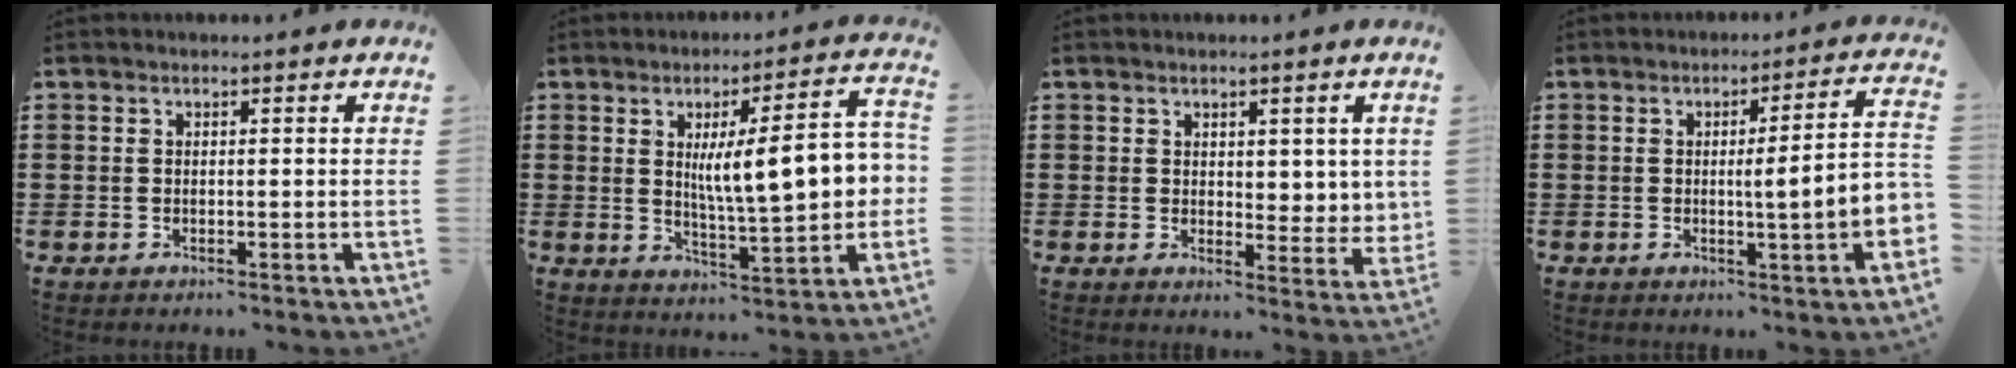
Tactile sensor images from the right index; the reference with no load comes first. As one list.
[{"total": 12.0, "force": [1.6, 2.9, 11.5], "torque": [-0.176, -0.005, 0.020]}, {"total": 3.4, "force": [2.3, 2.2, 1.1], "torque": [-0.015, -0.001, 0.041]}, {"total": 6.2, "force": [-0.5, -0.1, 6.2], "torque": [-0.101, -0.020, -0.015]}]